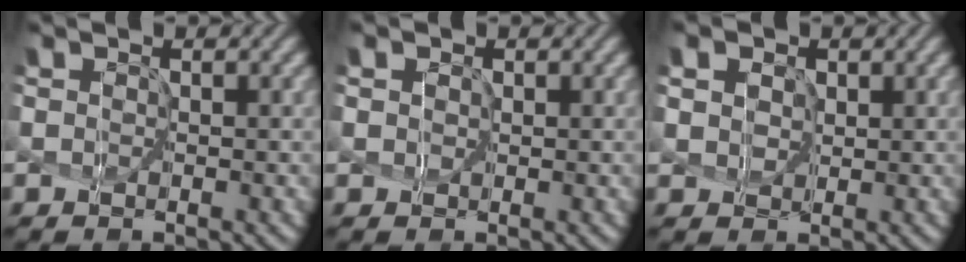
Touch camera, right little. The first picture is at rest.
{"total": 2.2, "force": [0.9, 1.7, 1.0], "torque": [-0.007, 0.022, -0.001]}
{"total": 5.8, "force": [2.7, 4.1, 3.0], "torque": [-0.064, 0.022, 0.029]}